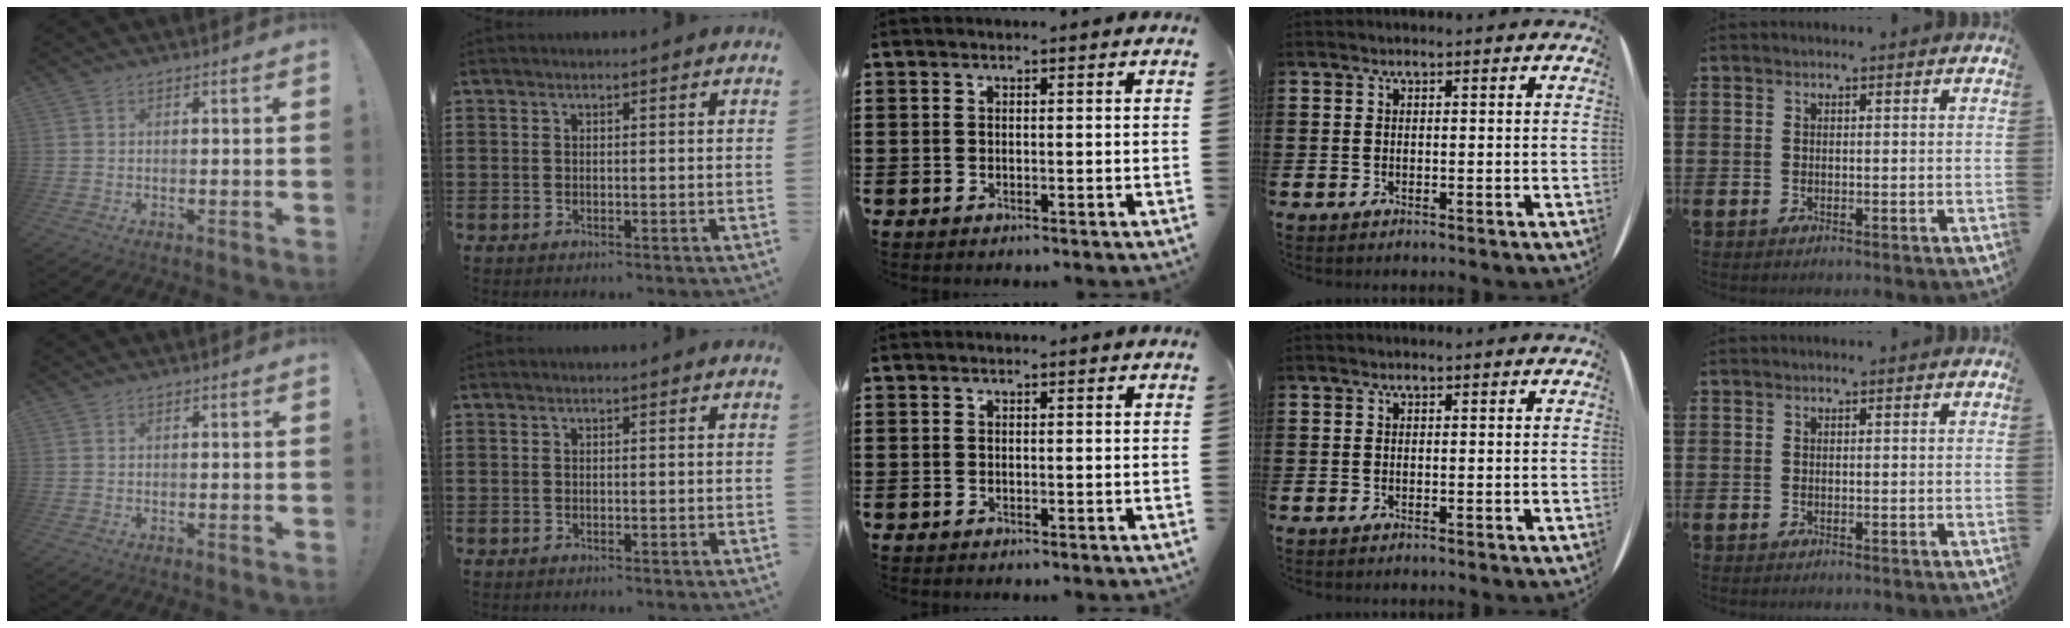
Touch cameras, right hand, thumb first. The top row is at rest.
{}